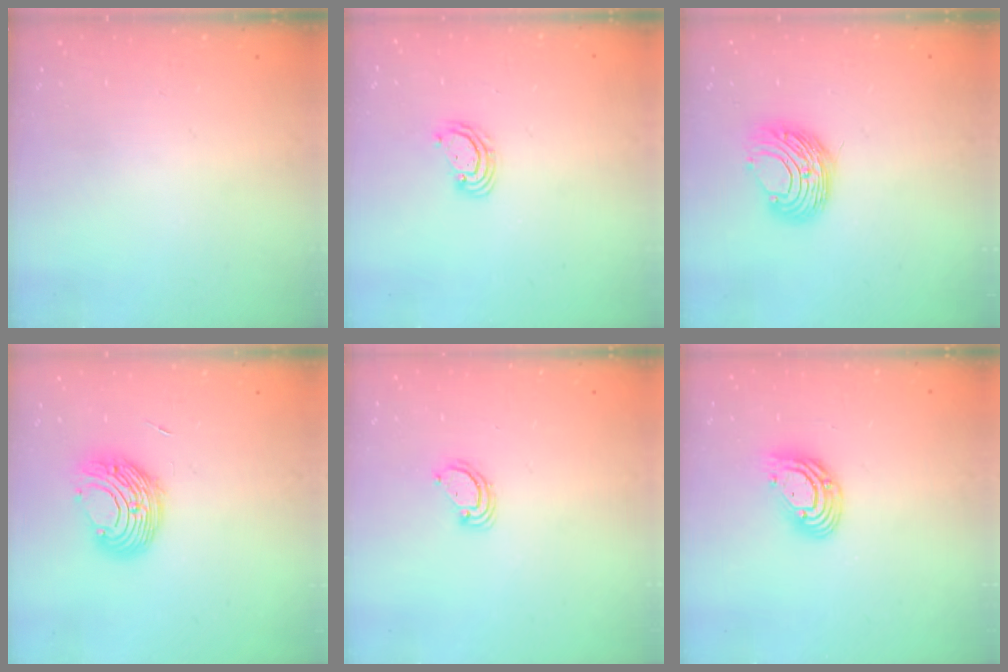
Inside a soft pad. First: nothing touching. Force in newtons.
{"total": 3.0, "press": 2.9, "slide": 0.3}
{"total": 9.7, "press": 9.7, "slide": 1.0}
{"total": 9.6, "press": 9.6, "slide": 0.7}
{"total": 3.8, "press": 3.8, "slide": 0.3}
{"total": 9.9, "press": 9.9, "slide": 1.1}